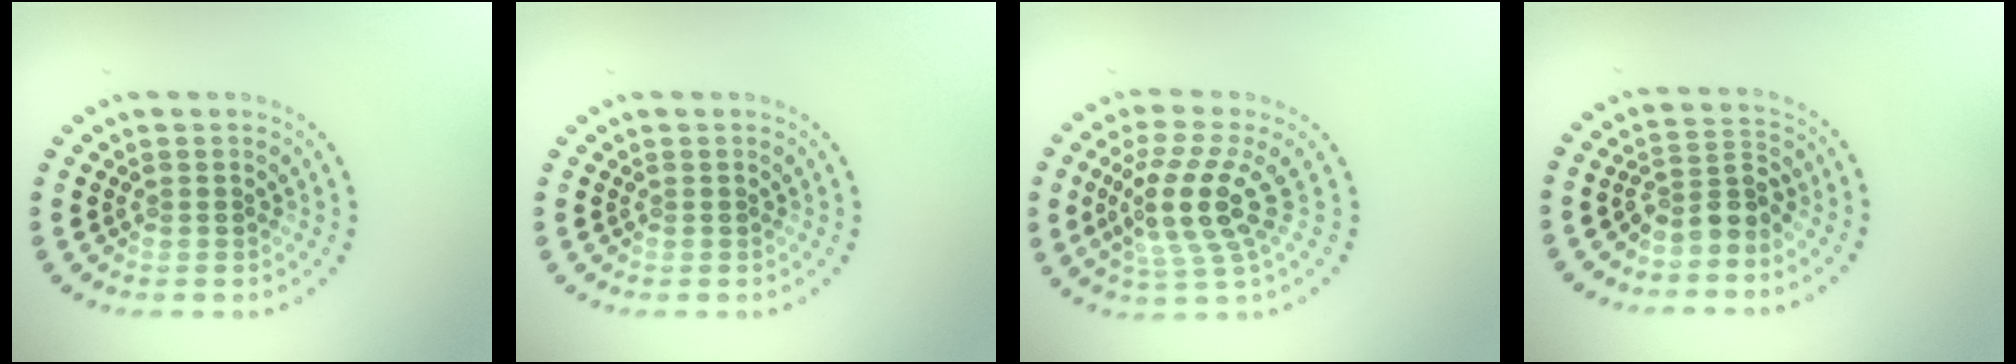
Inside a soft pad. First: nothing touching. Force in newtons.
{"total": 0.0}
{"total": 4.6, "press": 3.8, "slide": 2.6}
{"total": 2.7, "press": 2.2, "slide": 1.6}